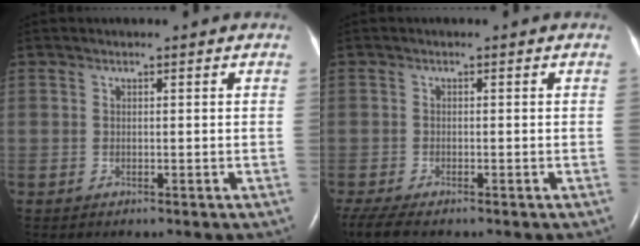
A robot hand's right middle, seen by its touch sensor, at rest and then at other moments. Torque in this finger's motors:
{"motor_torque": [0.10, -0.11, 0.02, 0.01]}